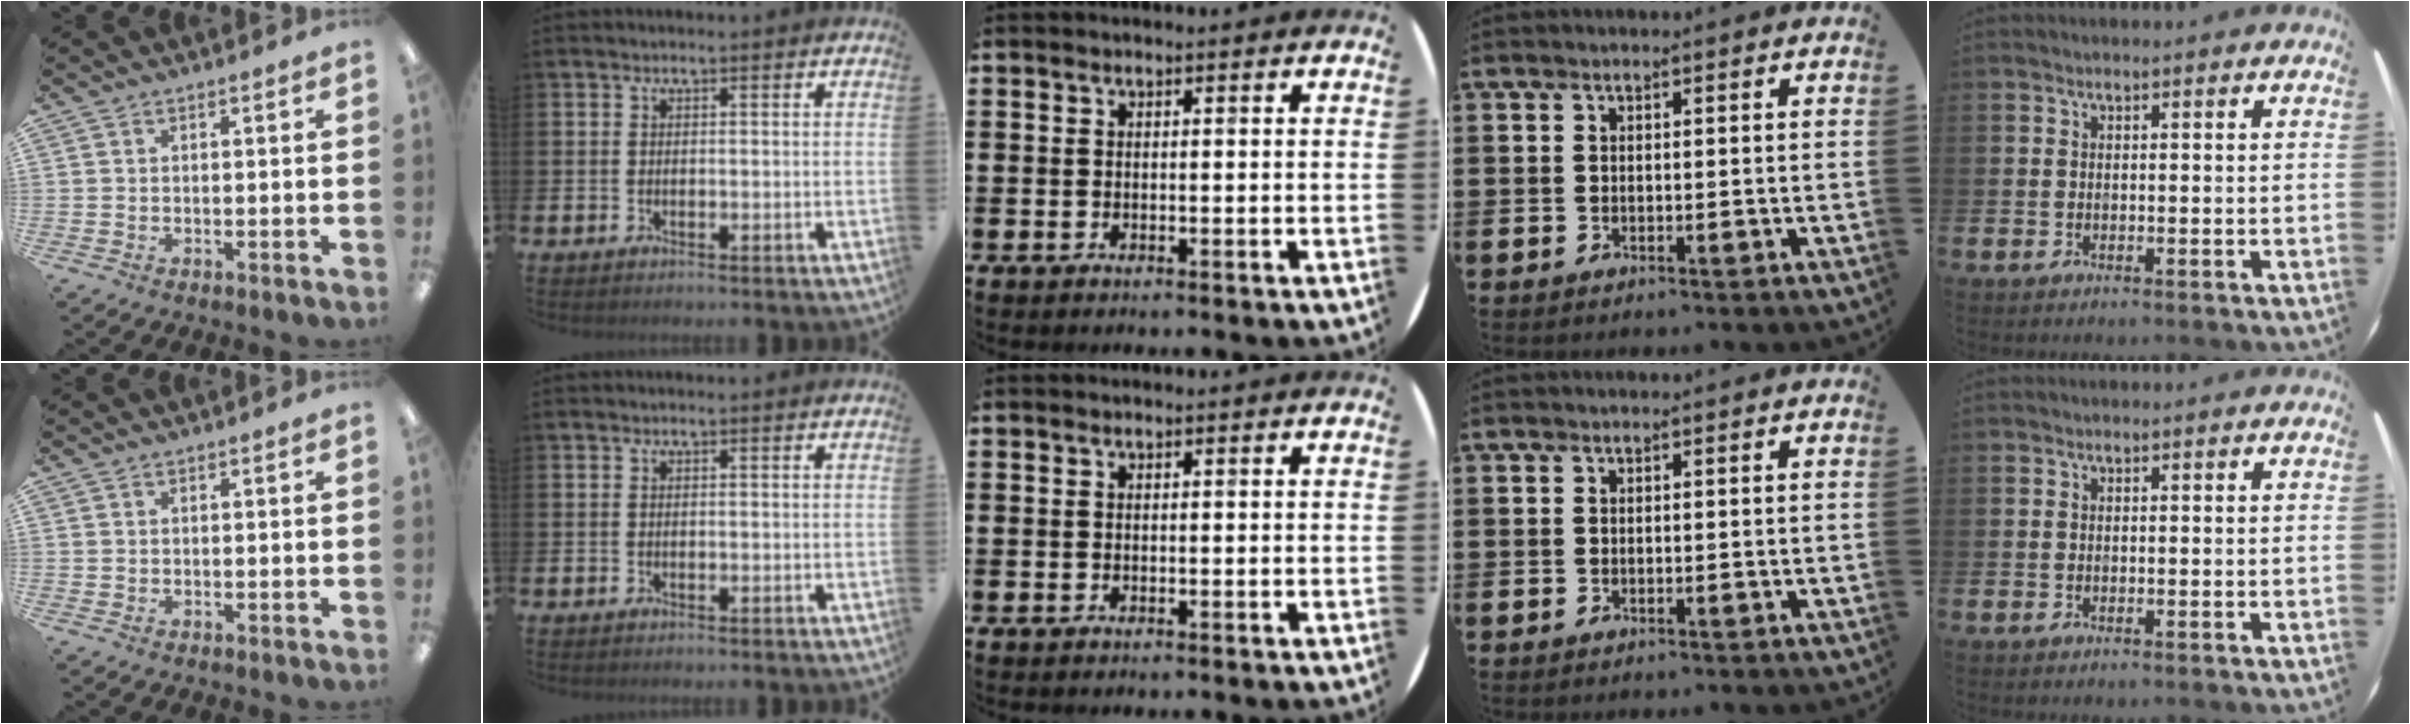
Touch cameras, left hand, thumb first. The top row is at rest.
{}